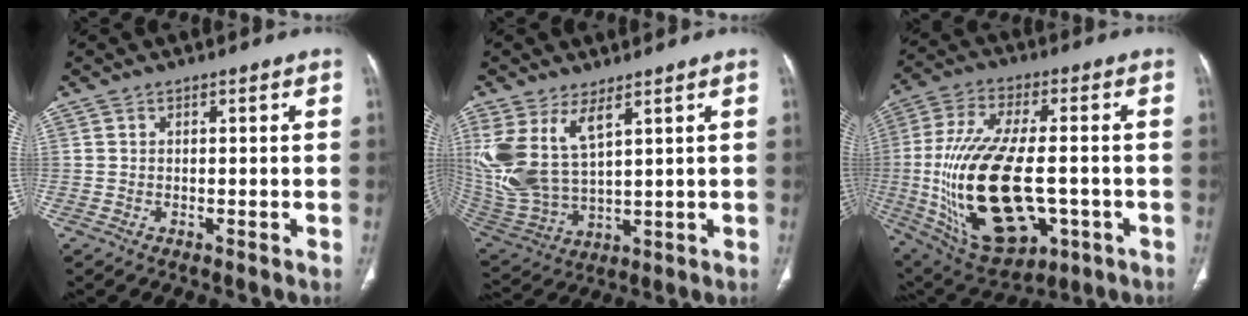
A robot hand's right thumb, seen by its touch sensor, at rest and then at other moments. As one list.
[{"total": 14.5, "force": [6.3, 6.8, 11.2], "torque": [-0.246, -0.027, 0.149]}, {"total": 25.7, "force": [-3.9, 12.9, 21.9], "torque": [-0.445, -0.002, -0.037]}]